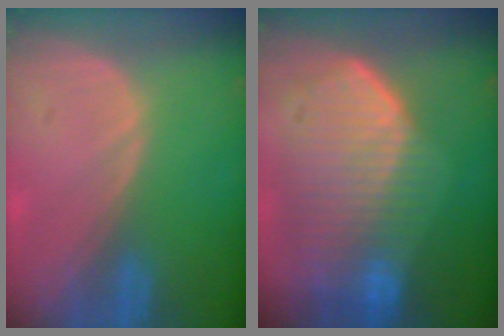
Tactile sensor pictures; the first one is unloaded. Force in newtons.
{"total": 10.8, "press": 9.5, "slide": 5.2}